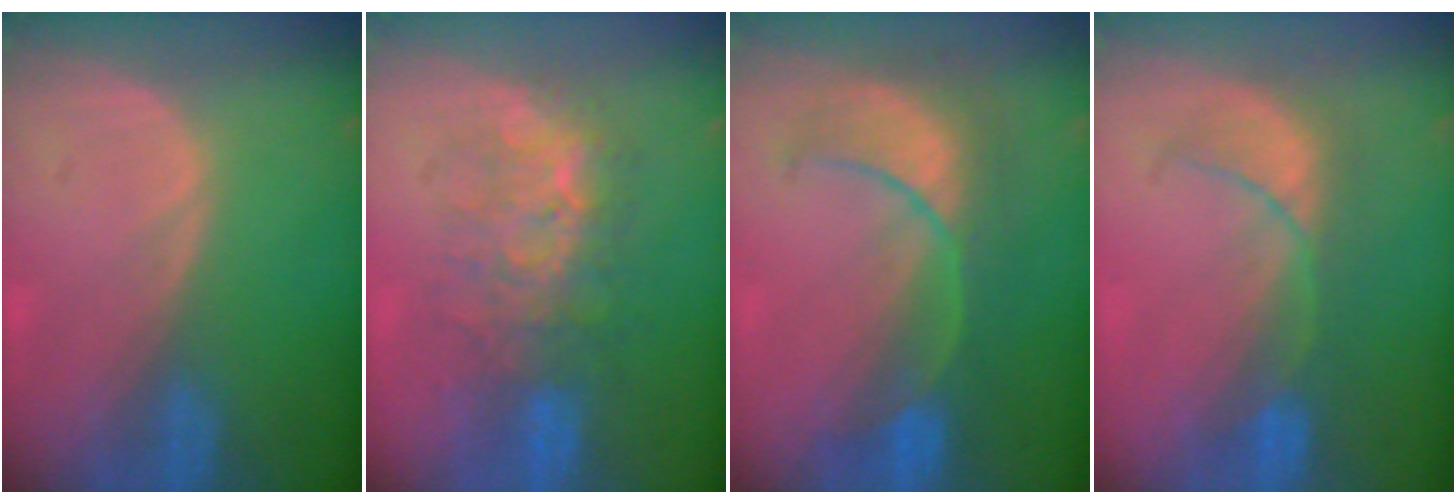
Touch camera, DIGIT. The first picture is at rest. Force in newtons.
{"total": 7.7, "press": 7.6, "slide": 1.4}
{"total": 8.1, "press": 8.1, "slide": 0.6}
{"total": 5.9, "press": 5.9, "slide": 0.8}